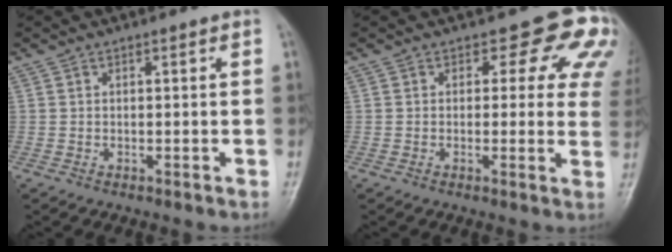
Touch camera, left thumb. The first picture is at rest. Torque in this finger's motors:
{"motor_torque": [0.52, 0.58, 0.12, -0.28, 0.09]}